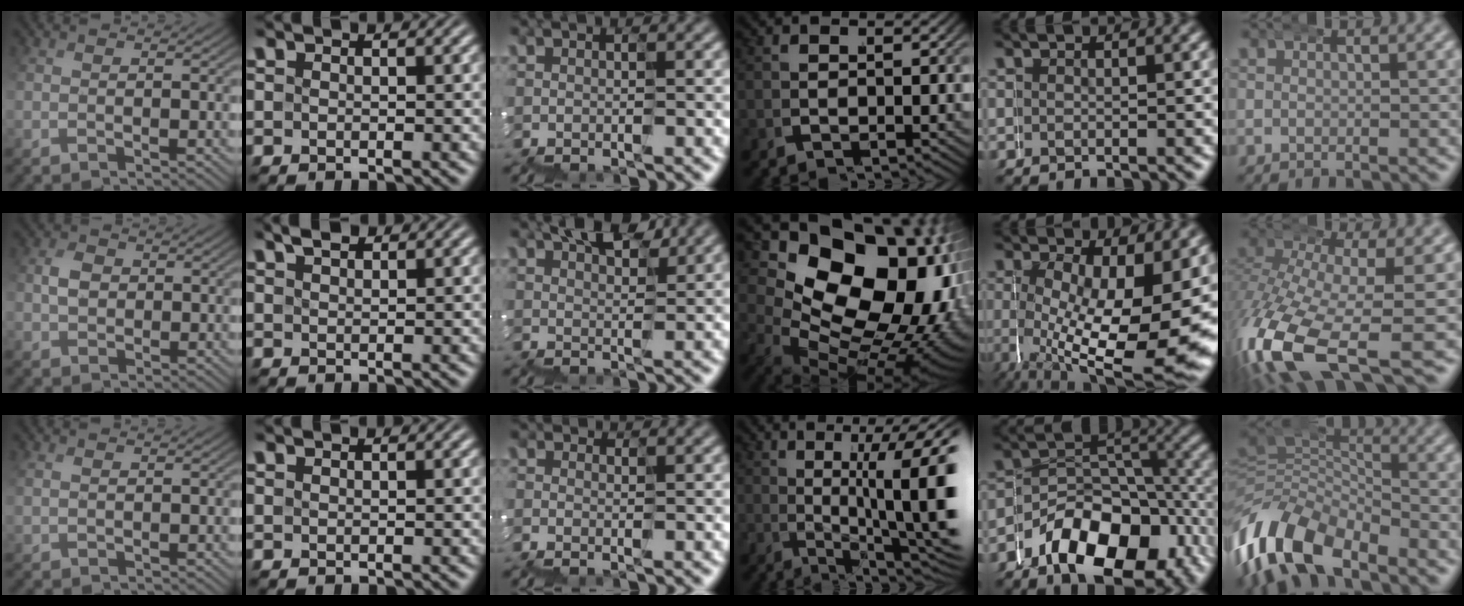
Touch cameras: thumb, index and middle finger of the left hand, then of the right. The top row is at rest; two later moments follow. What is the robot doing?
{"motion": "wrap", "object": "duck tape"}